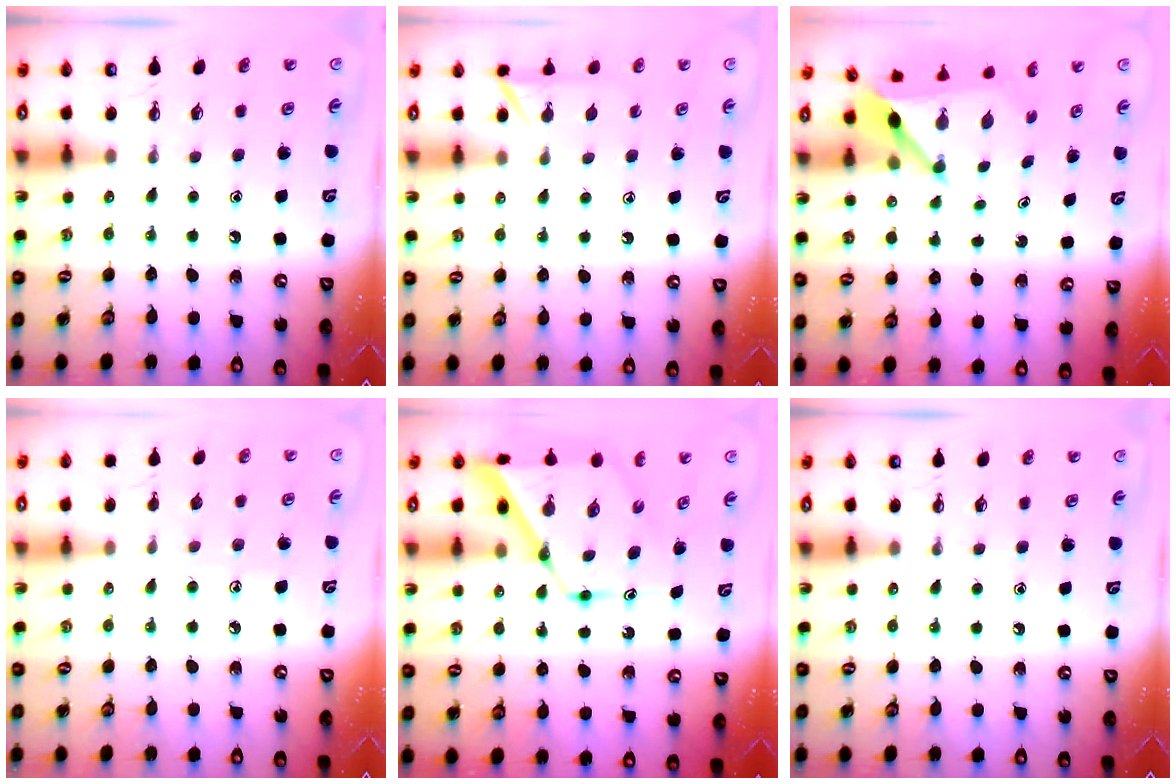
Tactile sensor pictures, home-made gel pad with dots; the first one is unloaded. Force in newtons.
{"total": 5.9, "press": 5.9, "slide": 0.5}
{"total": 5.1, "press": 5.1, "slide": 0.5}
{"total": 3.9, "press": 3.8, "slide": 0.4}
{"total": 12.7, "press": 12.7, "slide": 1.0}
{"total": 0.0}